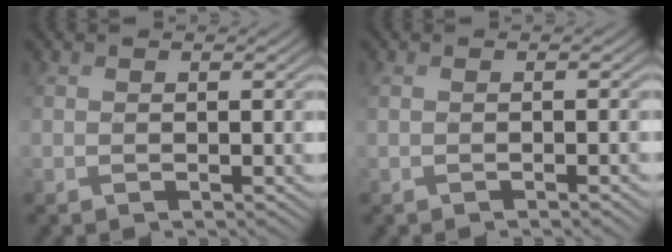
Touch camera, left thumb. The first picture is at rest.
{"total": 1.5, "force": [-0.5, 0.0, 1.4], "torque": [-0.011, 0.010, -0.012]}